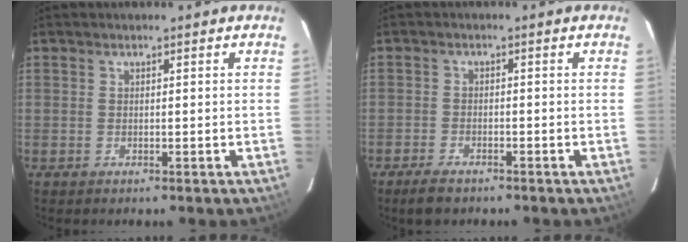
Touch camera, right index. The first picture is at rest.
{"total": 4.1, "force": [-3.3, 1.7, 1.9], "torque": [-0.053, -0.004, -0.059]}